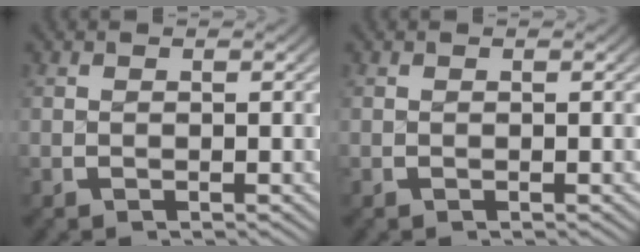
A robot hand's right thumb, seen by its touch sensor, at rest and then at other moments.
{"total": 0.0}